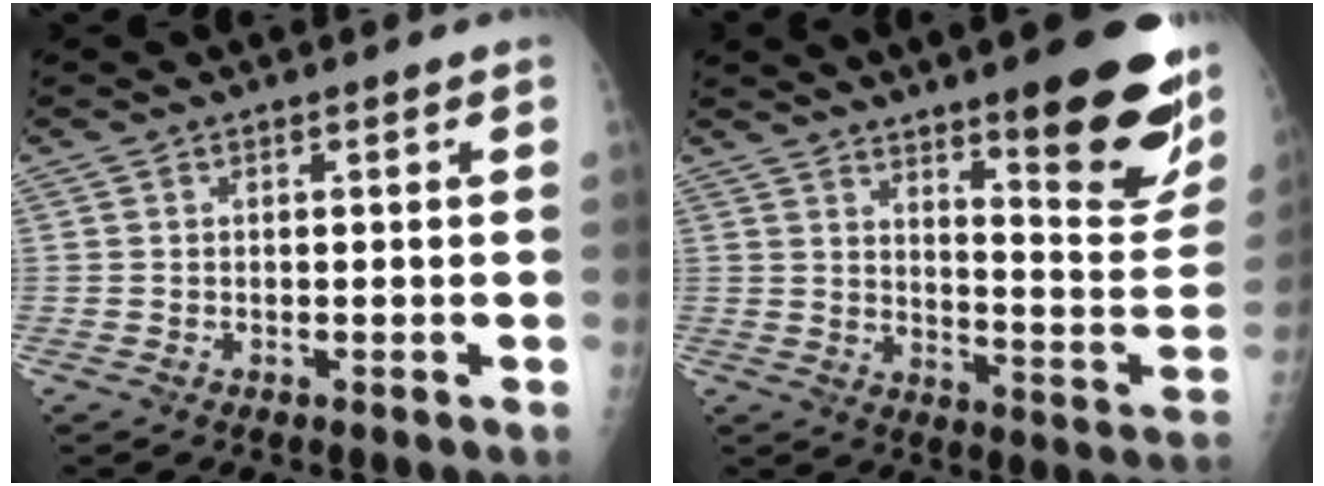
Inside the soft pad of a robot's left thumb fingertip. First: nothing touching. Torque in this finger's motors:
{"motor_torque": [0.38, 0.45, 0.05, -0.28, 0.17]}